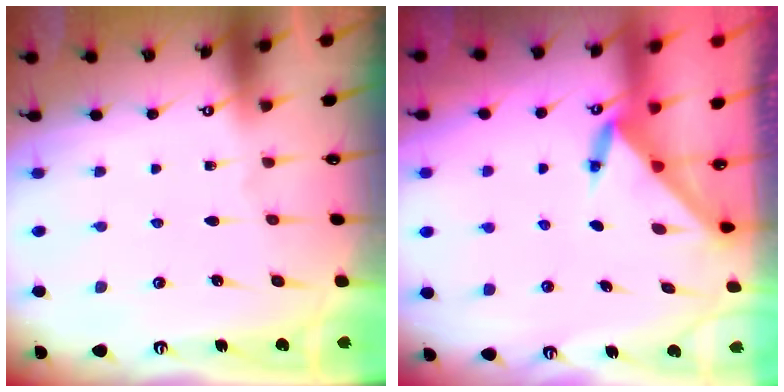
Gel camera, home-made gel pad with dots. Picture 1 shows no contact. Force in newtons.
{"total": 3.6, "press": 3.5, "slide": 0.3}